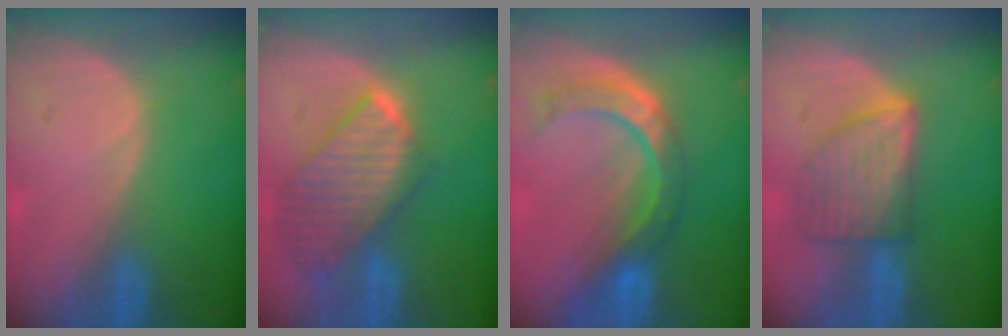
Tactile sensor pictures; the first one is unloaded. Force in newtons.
{"total": 9.7, "press": 8.4, "slide": 4.9}
{"total": 8.0, "press": 7.2, "slide": 3.6}
{"total": 6.6, "press": 6.6, "slide": 0.1}